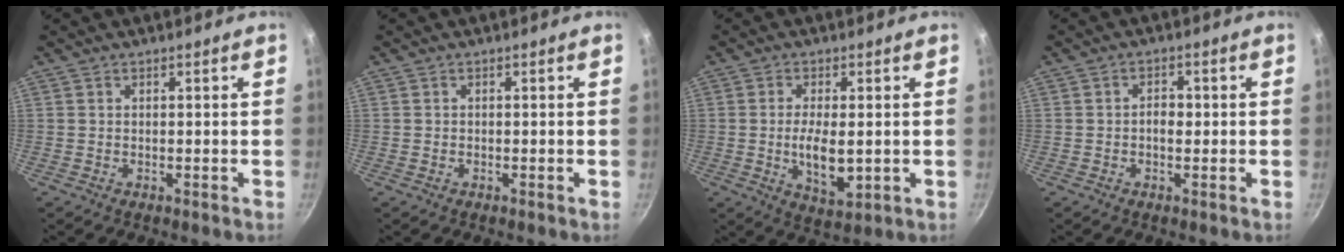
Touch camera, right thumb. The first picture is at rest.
{"total": 0.0}
{"total": 7.9, "force": [-0.5, 3.4, 7.1], "torque": [-0.128, -0.010, -0.003]}
{"total": 2.5, "force": [-0.2, 1.7, 1.9], "torque": [-0.017, 0.007, -0.007]}